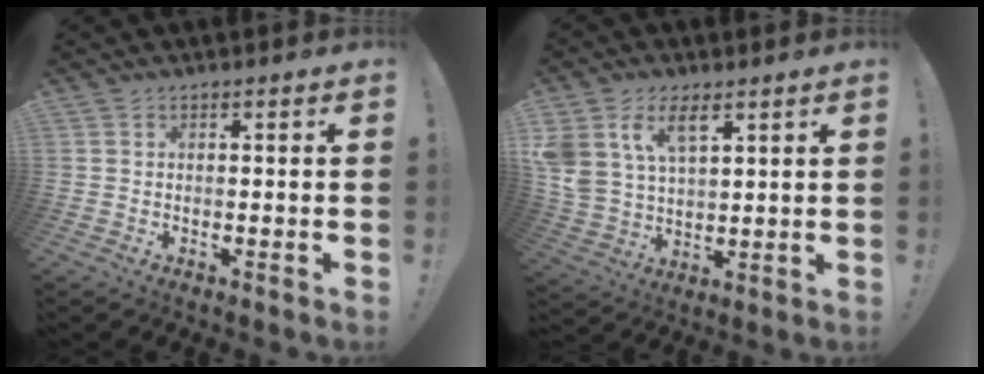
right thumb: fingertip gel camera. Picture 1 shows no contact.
{"total": 10.8, "force": [6.2, 6.1, 6.5], "torque": [-0.124, -0.024, 0.120]}